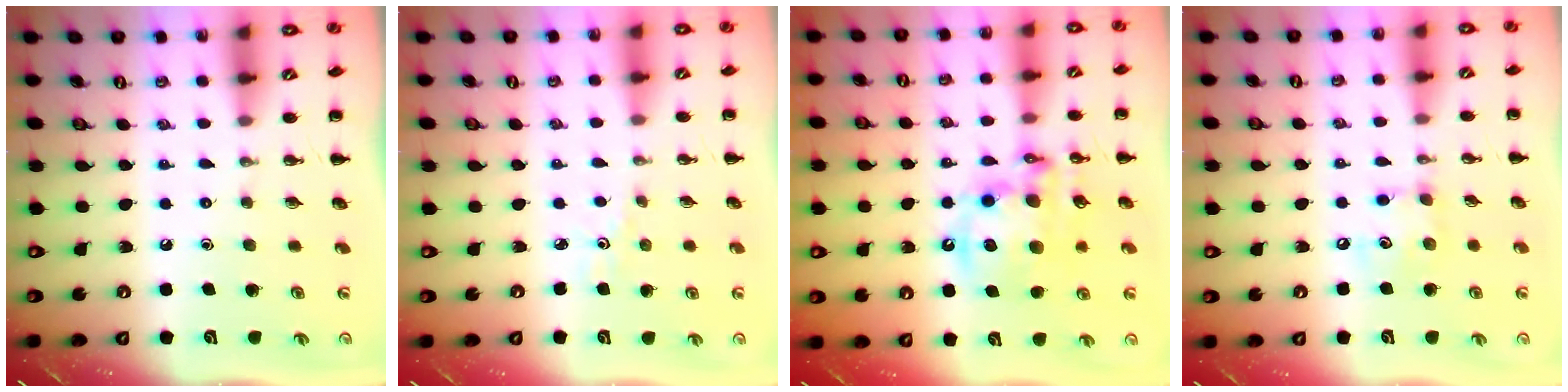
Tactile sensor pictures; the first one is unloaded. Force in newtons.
{"total": 1.7, "press": 1.6, "slide": 0.6}
{"total": 15.3, "press": 14.9, "slide": 3.5}
{"total": 6.4, "press": 6.4, "slide": 0.6}